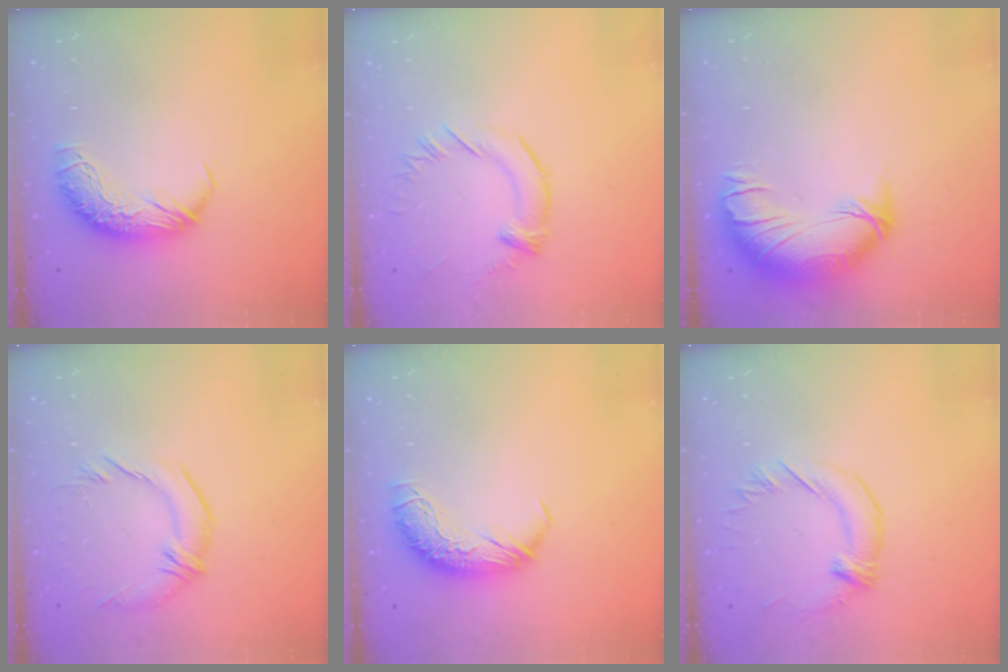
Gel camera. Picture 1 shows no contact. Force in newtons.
{"total": 2.3, "press": 2.3, "slide": 0.6}
{"total": 2.5, "press": 1.2, "slide": 2.2}
{"total": 2.7, "press": 1.0, "slide": 2.5}
{"total": 0.0}
{"total": 1.4, "press": 1.2, "slide": 0.7}